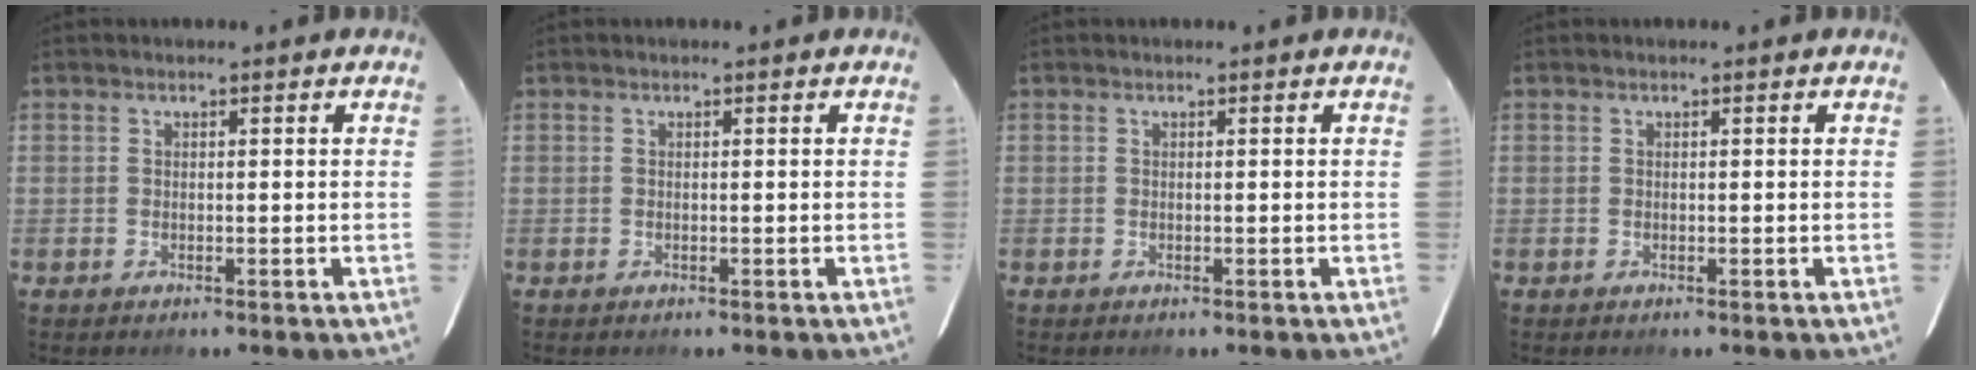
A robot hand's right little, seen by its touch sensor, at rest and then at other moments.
{"total": 0.0}
{"total": 0.0}
{"total": 0.0}